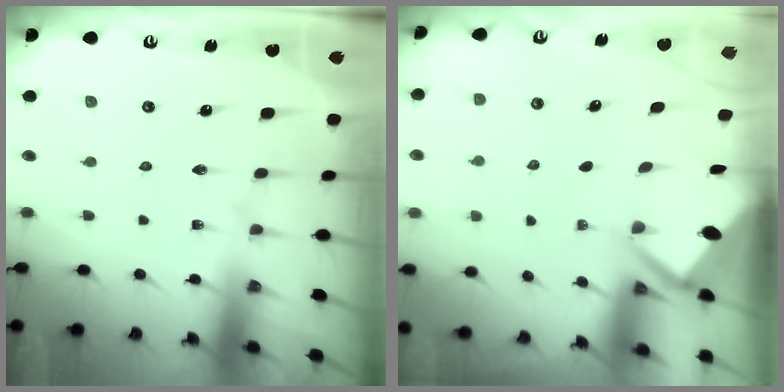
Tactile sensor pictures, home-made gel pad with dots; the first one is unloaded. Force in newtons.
{"total": 2.9, "press": 2.9, "slide": 0.3}